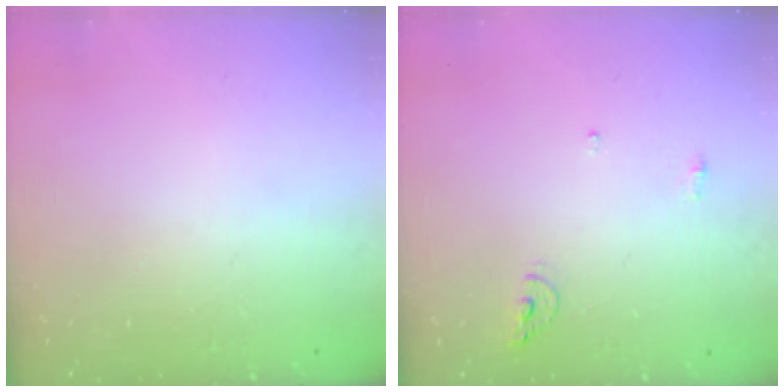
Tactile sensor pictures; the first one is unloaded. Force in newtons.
{"total": 6.3, "press": 6.3, "slide": 0.3}